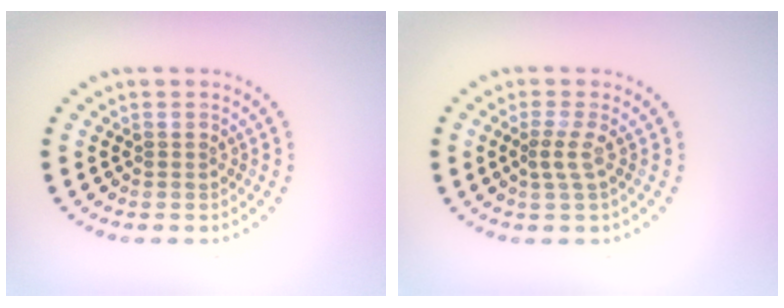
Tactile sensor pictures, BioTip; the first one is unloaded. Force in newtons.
{"total": 1.5, "press": 1.0, "slide": 1.2}